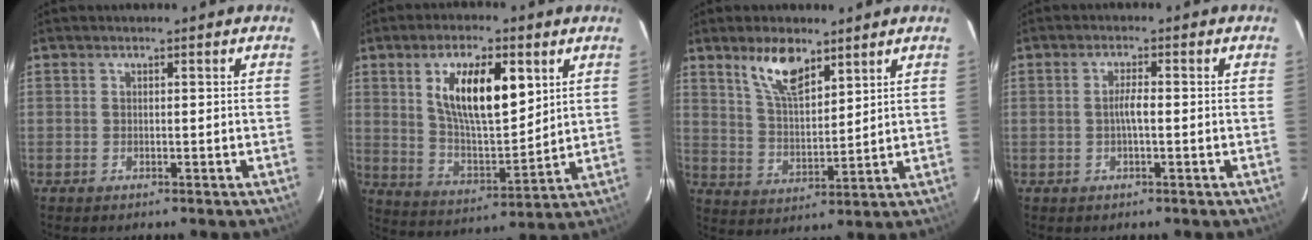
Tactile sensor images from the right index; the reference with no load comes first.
{"total": 14.8, "force": [5.6, 5.7, 12.4], "torque": [-0.217, 0.005, 0.106]}
{"total": 9.2, "force": [6.2, 3.6, 5.9], "torque": [-0.103, 0.002, 0.124]}
{"total": 2.4, "force": [-0.3, 0.3, 2.3], "torque": [-0.045, 0.003, -0.008]}